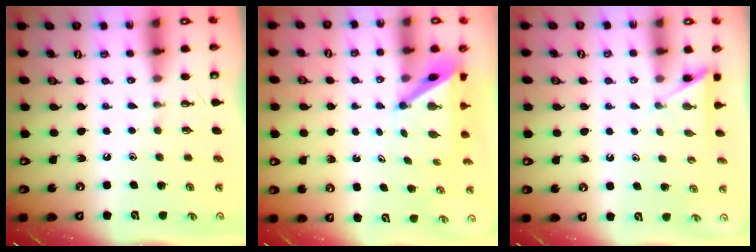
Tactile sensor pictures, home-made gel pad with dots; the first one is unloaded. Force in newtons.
{"total": 5.5, "press": 5.5, "slide": 0.5}
{"total": 3.1, "press": 3.0, "slide": 0.3}